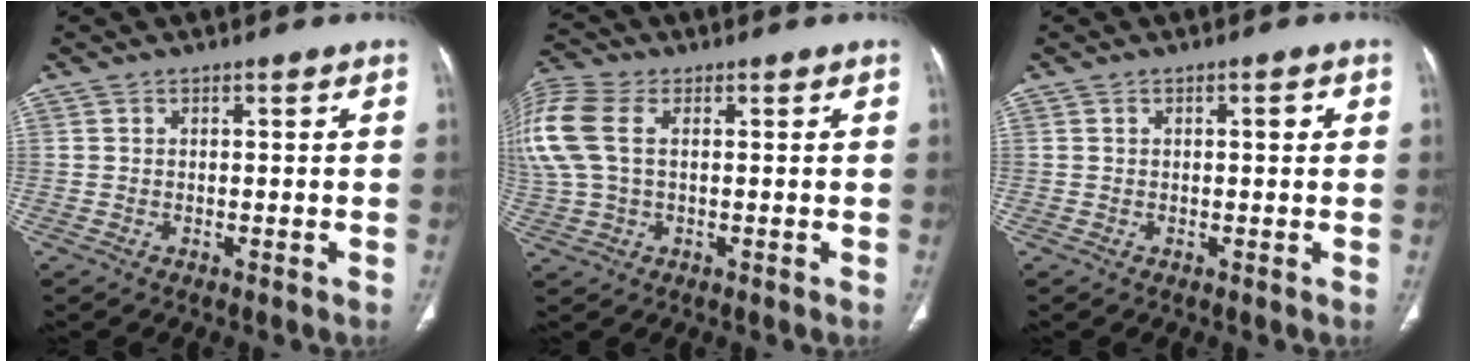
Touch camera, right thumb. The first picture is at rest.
{"total": 16.4, "force": [3.2, 10.8, 11.9], "torque": [-0.328, 0.031, 0.062]}
{"total": 1.4, "force": [0.3, 0.5, 1.3], "torque": [-0.014, 0.002, 0.003]}